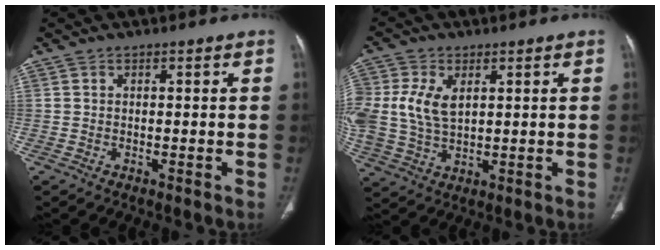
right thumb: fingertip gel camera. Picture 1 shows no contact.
{"total": 9.7, "force": [2.1, 6.0, 7.3], "torque": [-0.161, 0.001, 0.049]}